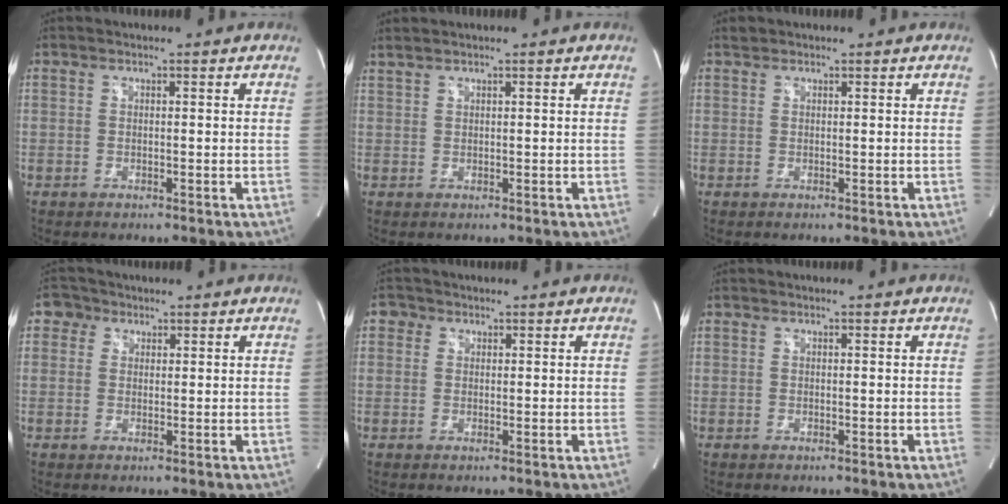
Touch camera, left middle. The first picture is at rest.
{"total": 9.6, "force": [8.3, -1.1, 4.6], "torque": [-0.111, 0.001, 0.182]}
{"total": 0.6, "force": [0.6, 0.2, 0.0], "torque": [-0.006, 0.006, 0.011]}
{"total": 2.9, "force": [1.4, 2.6, 0.5], "torque": [-0.008, 0.010, 0.019]}
{"total": 1.9, "force": [0.7, 1.7, 0.4], "torque": [0.002, 0.008, 0.007]}
{"total": 0.0}